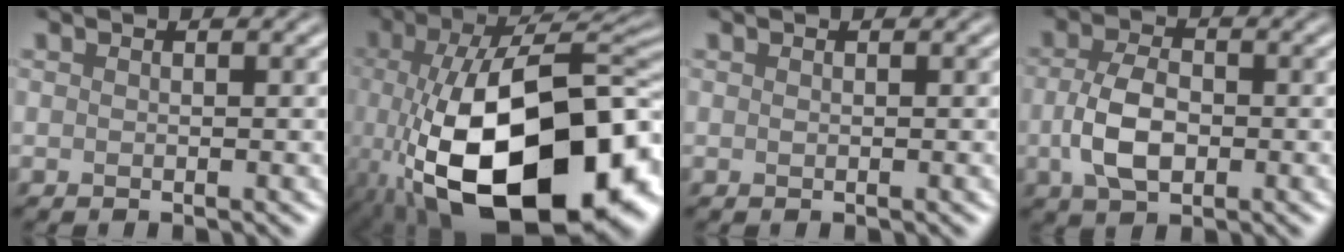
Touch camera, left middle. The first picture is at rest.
{"total": 18.8, "force": [-5.2, 9.1, 15.6], "torque": [-0.255, -0.025, -0.078]}
{"total": 0.0}
{"total": 4.4, "force": [-0.7, 2.7, 3.4], "torque": [-0.074, -0.001, -0.015]}